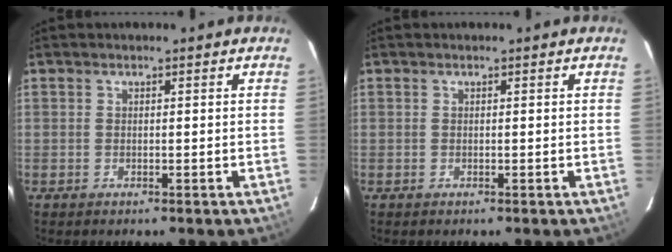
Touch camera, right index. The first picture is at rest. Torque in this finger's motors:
{"motor_torque": [-0.01, -0.01, 0.00, 0.01]}